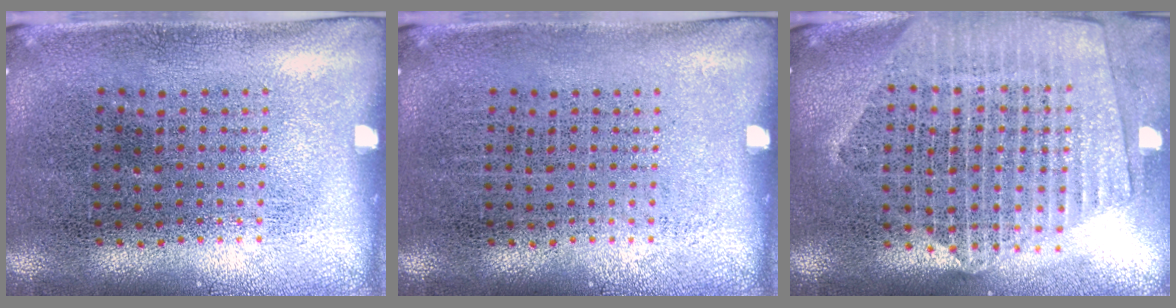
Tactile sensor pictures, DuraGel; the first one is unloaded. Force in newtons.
{"total": 0.0}
{"total": 2.3, "press": 2.0, "slide": 1.1}